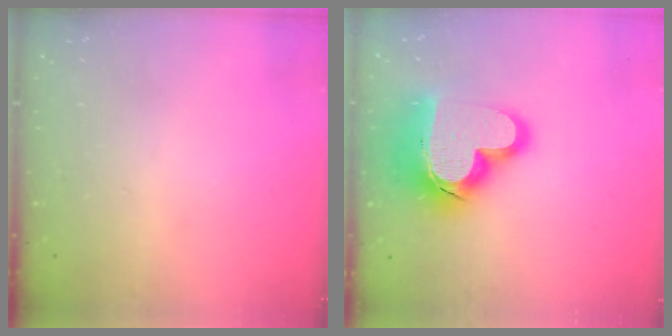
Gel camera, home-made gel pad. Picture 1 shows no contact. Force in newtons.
{"total": 20.9, "press": 20.8, "slide": 1.9}